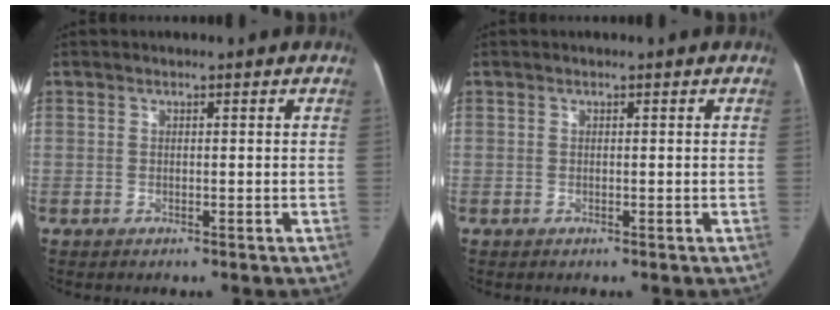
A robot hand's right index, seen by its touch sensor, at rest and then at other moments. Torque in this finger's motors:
{"motor_torque": [-0.04, 0.01, 0.00, -0.01]}